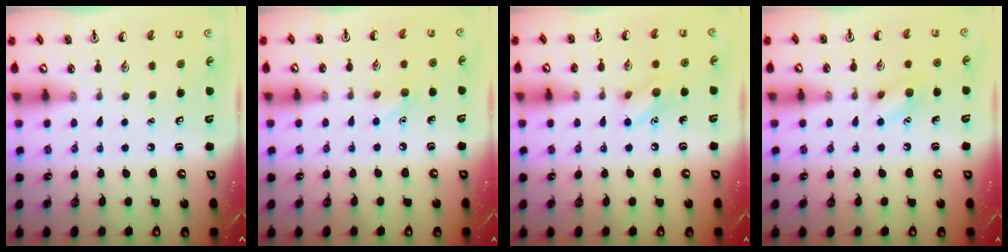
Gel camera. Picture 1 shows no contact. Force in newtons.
{"total": 5.8, "press": 5.6, "slide": 1.8}
{"total": 7.2, "press": 7.2, "slide": 0.6}
{"total": 7.5, "press": 7.3, "slide": 1.5}